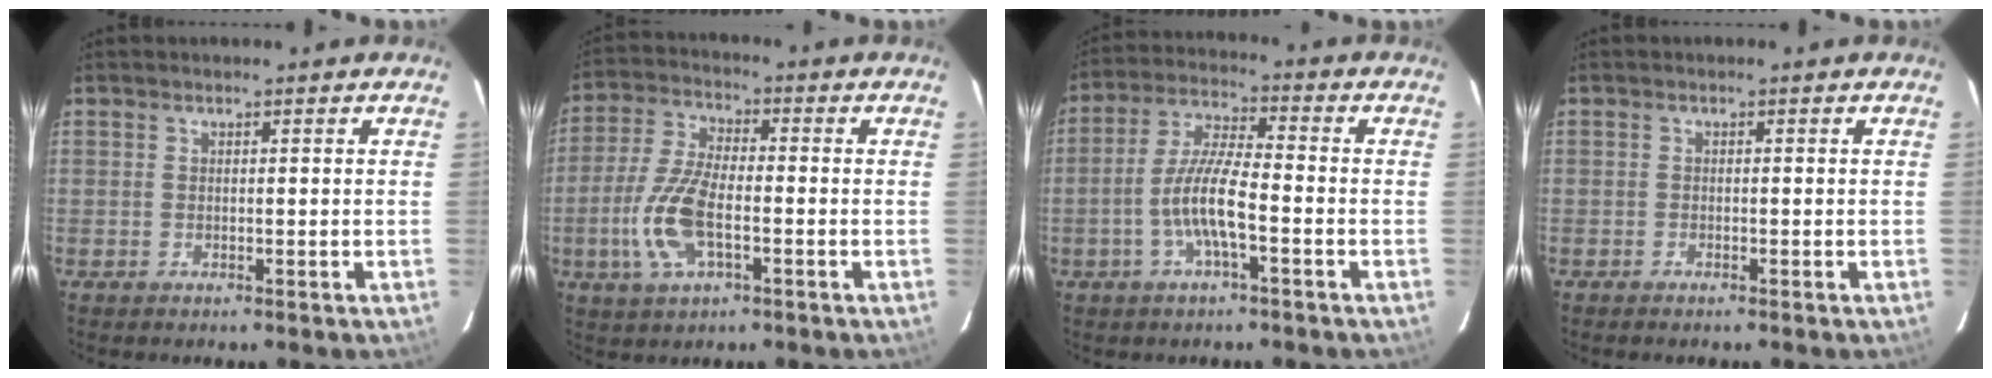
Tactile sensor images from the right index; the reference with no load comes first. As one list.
[{"total": 11.3, "force": [-3.3, 4.6, 9.7], "torque": [-0.214, 0.001, -0.066]}, {"total": 8.8, "force": [-3.2, 1.4, 8.1], "torque": [-0.169, 0.005, -0.060]}, {"total": 0.7, "force": [-0.6, 0.1, 0.2], "torque": [-0.006, -0.001, -0.011]}]